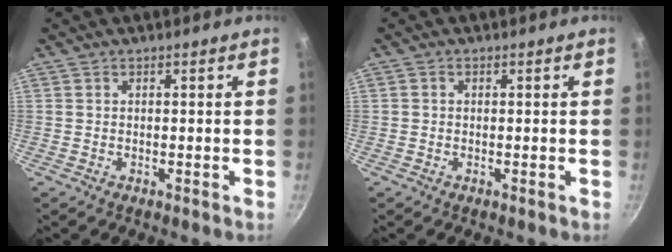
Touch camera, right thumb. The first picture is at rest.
{"total": 0.5, "force": [0.0, 0.5, 0.2], "torque": [-0.004, 0.003, 0.000]}